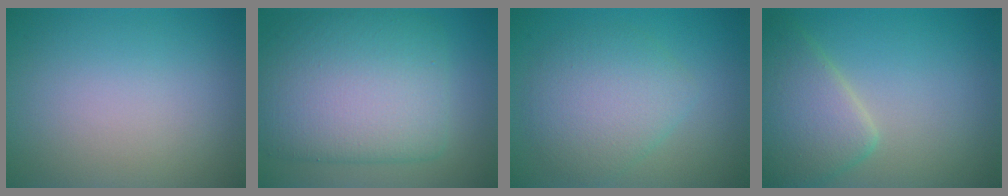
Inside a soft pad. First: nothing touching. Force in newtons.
{"total": 9.9, "press": 9.9, "slide": 0.3}
{"total": 4.6, "press": 4.6, "slide": 0.1}
{"total": 4.9, "press": 4.9, "slide": 0.2}